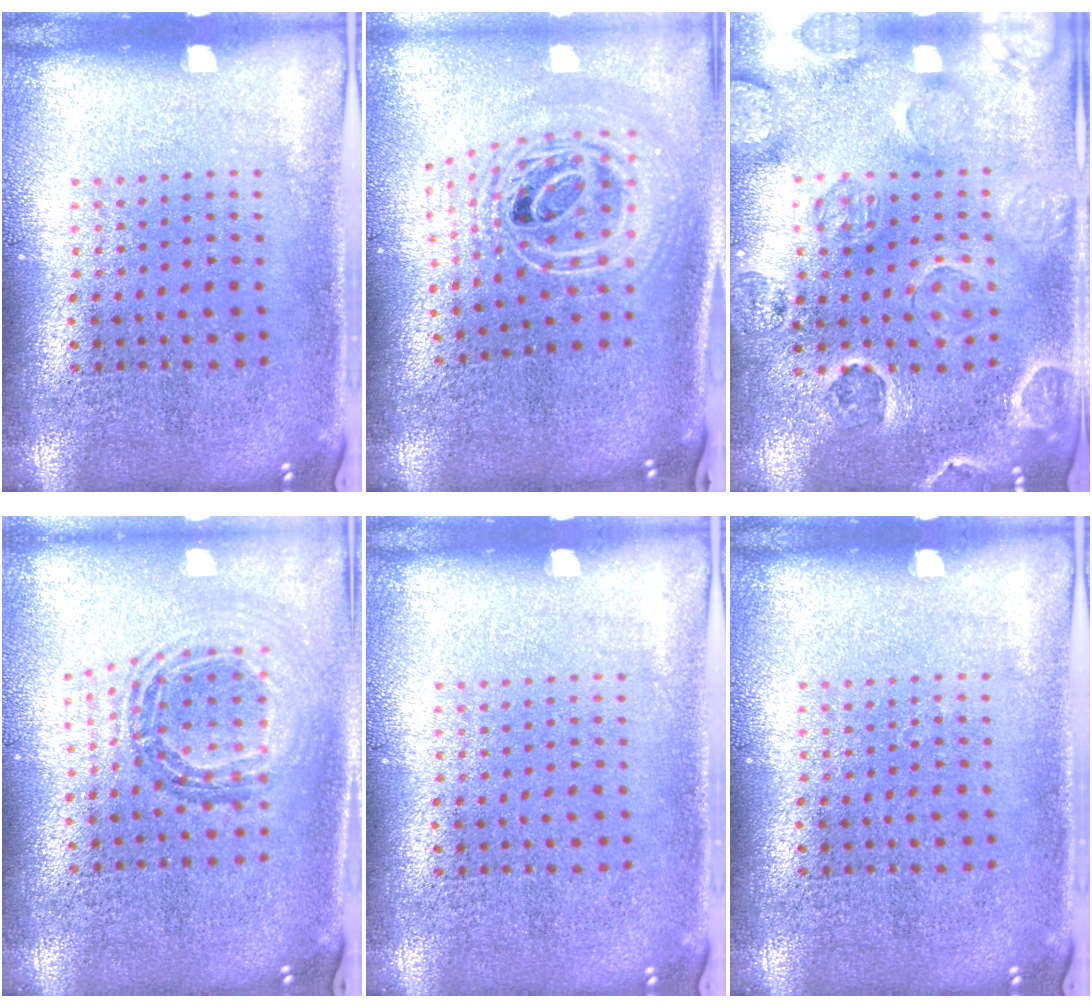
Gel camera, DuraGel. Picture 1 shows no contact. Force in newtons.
{"total": 2.7, "press": 1.9, "slide": 1.8}
{"total": 2.6, "press": 2.4, "slide": 0.8}
{"total": 0.9, "press": 0.9, "slide": 0.1}
{"total": 0.0}
{"total": 0.0}